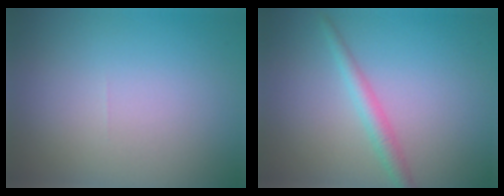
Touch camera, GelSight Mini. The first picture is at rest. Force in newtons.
{"total": 1.9, "press": 1.9, "slide": 0.0}